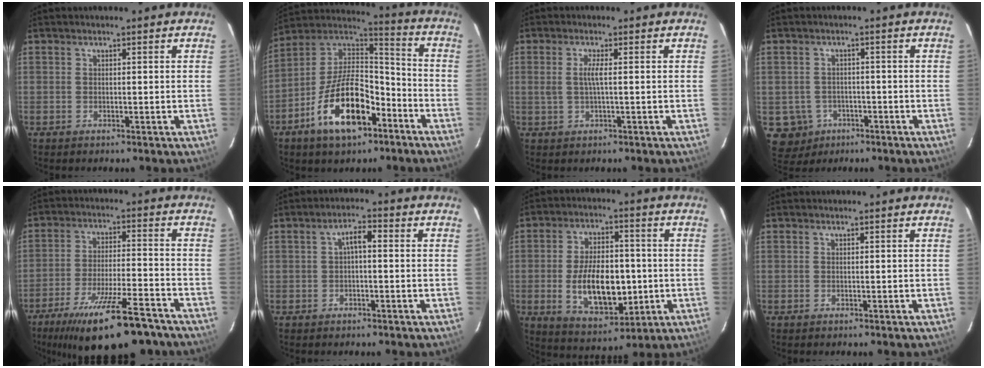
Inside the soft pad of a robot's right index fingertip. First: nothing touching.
{"total": 18.7, "force": [-8.8, 9.2, 13.8], "torque": [-0.263, 0.006, -0.148]}
{"total": 2.5, "force": [0.1, -0.1, 2.5], "torque": [-0.048, 0.002, 0.001]}
{"total": 6.6, "force": [-2.5, 6.1, 1.0], "torque": [-0.038, 0.016, -0.030]}
{"total": 19.2, "force": [-14.4, 4.2, 12.0], "torque": [-0.219, -0.035, -0.218]}
{"total": 2.9, "force": [-0.1, 1.1, 2.7], "torque": [-0.050, 0.013, -0.002]}
{"total": 14.3, "force": [-2.0, 7.5, 12.1], "torque": [-0.224, -0.003, -0.017]}
{"total": 0.0}